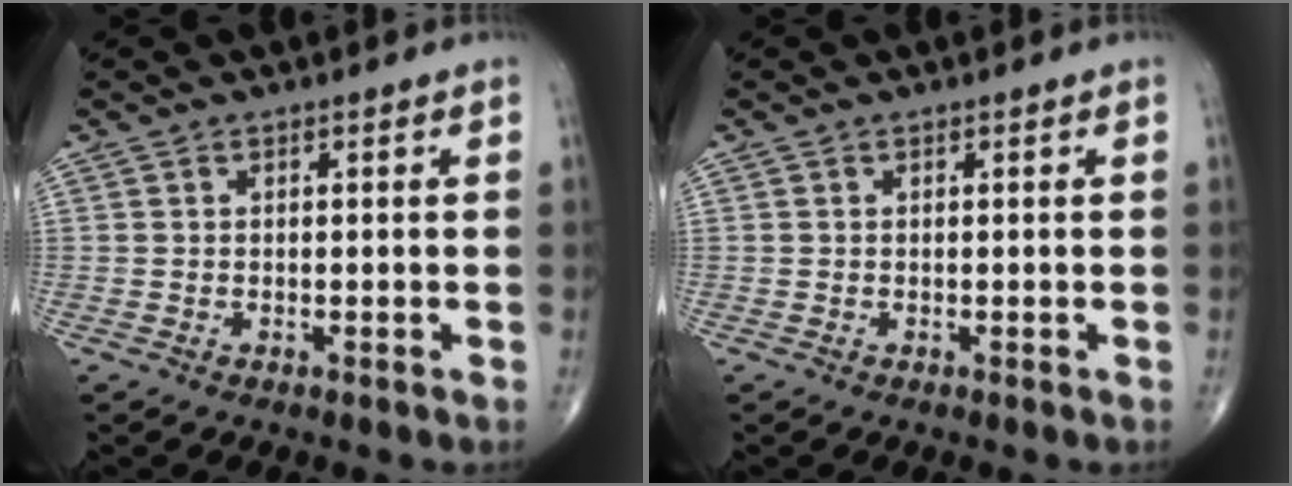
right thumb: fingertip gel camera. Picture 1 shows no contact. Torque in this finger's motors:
{"motor_torque": [0.02, -0.01, -0.04, 0.01, 0.00]}